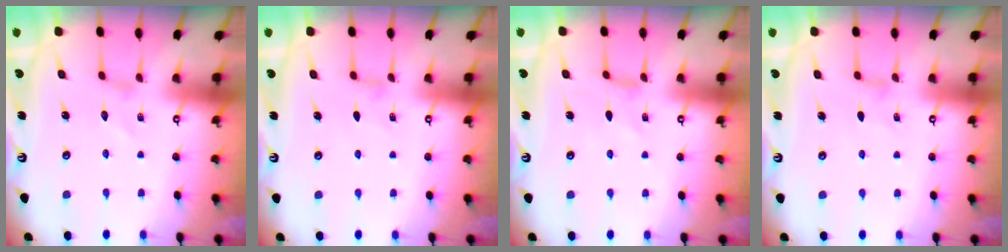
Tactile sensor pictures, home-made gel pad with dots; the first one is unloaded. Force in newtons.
{"total": 0.9, "press": 0.8, "slide": 0.3}
{"total": 0.0}
{"total": 0.9, "press": 0.8, "slide": 0.3}